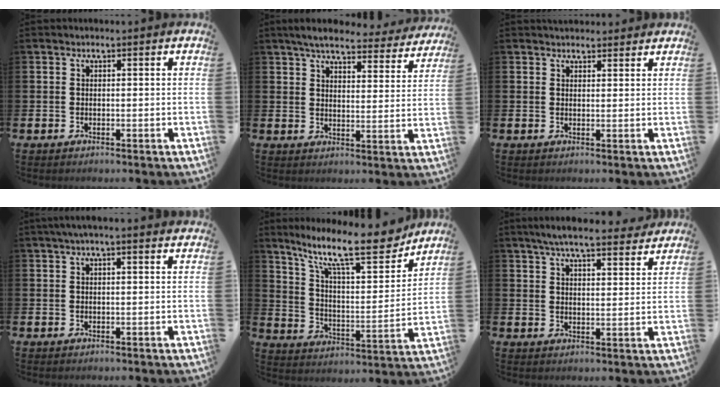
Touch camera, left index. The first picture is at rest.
{"total": 6.0, "force": [5.6, 0.9, 2.1], "torque": [-0.051, -0.029, 0.094]}
{"total": 2.5, "force": [2.4, 0.7, -0.1], "torque": [0.006, -0.009, 0.042]}
{"total": 2.0, "force": [1.4, 0.1, 1.4], "torque": [-0.029, 0.004, 0.025]}
{"total": 14.8, "force": [11.7, 3.4, 8.4], "torque": [-0.167, -0.069, 0.196]}
{"total": 6.6, "force": [6.2, 0.8, 2.3], "torque": [-0.053, -0.028, 0.109]}